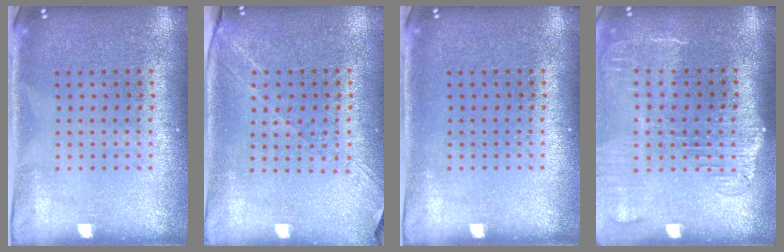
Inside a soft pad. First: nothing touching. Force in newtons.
{"total": 1.3, "press": 1.2, "slide": 0.6}
{"total": 0.0}
{"total": 2.1, "press": 1.7, "slide": 1.2}